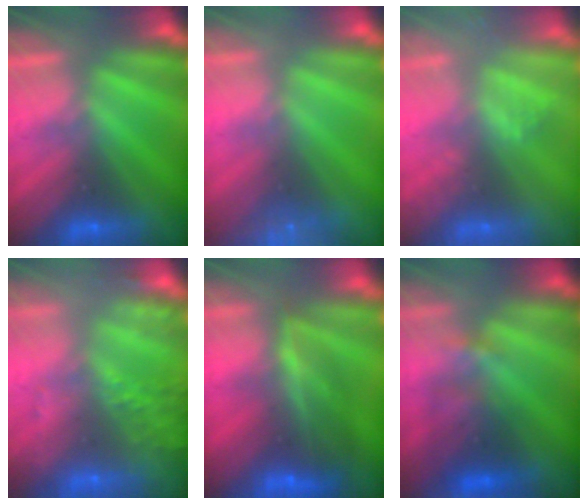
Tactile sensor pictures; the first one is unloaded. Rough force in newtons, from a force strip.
{"total": 9.6}
{"total": 2.1}
{"total": 9.0}
{"total": 5.8}
{"total": 3.5}